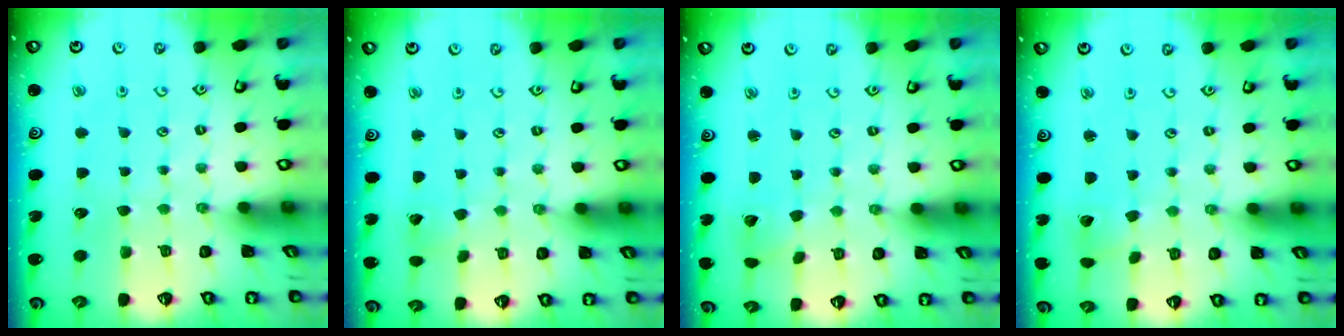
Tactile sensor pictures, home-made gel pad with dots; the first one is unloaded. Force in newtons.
{"total": 2.7, "press": 2.7, "slide": 0.2}
{"total": 2.2, "press": 2.2, "slide": 0.1}
{"total": 2.7, "press": 2.7, "slide": 0.2}